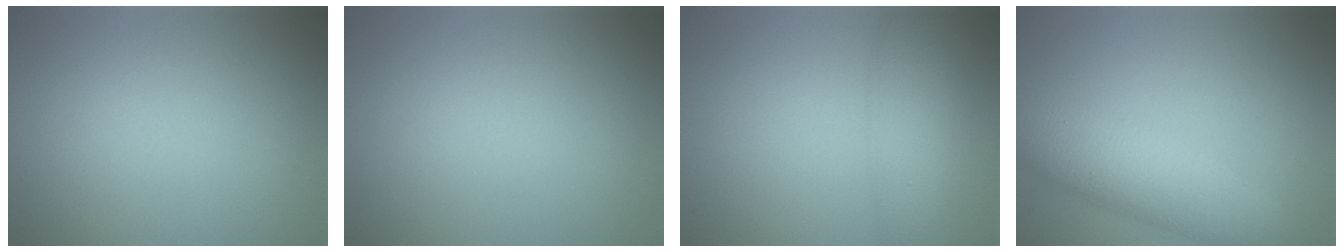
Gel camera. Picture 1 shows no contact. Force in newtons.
{"total": 0.0}
{"total": 3.6, "press": 3.6, "slide": 0.1}
{"total": 5.6, "press": 5.6, "slide": 0.1}